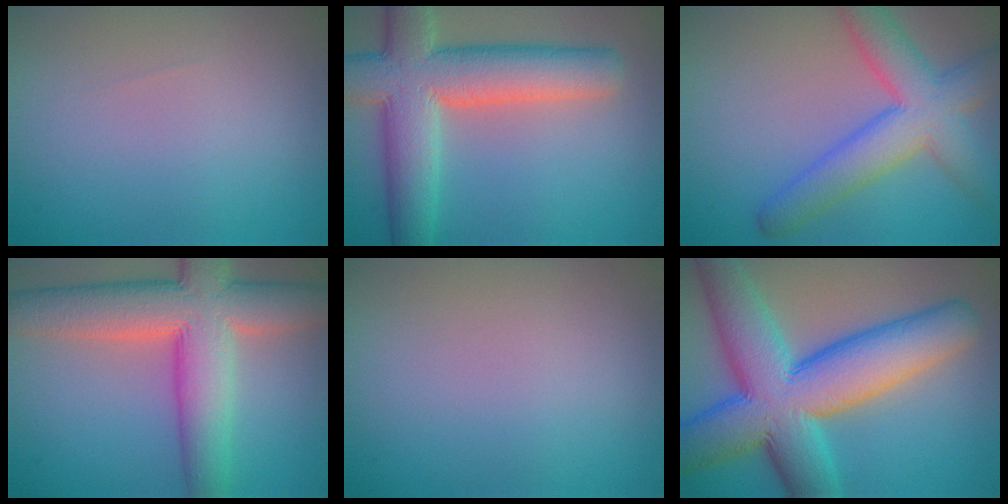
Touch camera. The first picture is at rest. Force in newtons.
{"total": 9.5, "press": 9.5, "slide": 0.7}
{"total": 7.0, "press": 7.0, "slide": 0.3}
{"total": 10.3, "press": 10.3, "slide": 0.6}
{"total": 0.0}
{"total": 12.5, "press": 12.5, "slide": 0.2}